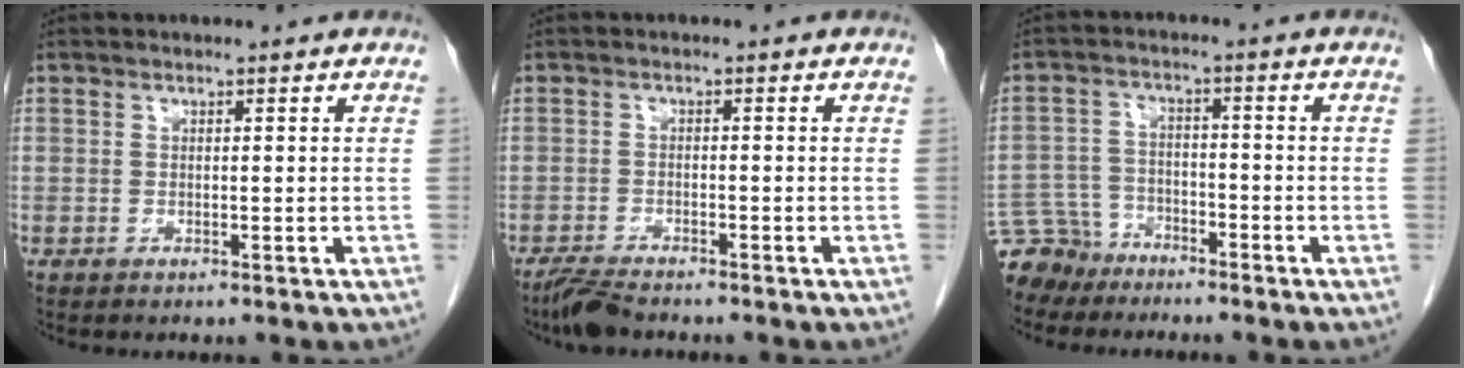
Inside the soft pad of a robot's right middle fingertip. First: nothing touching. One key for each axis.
{"total": 3.8, "fx": -3.3, "fy": 0.5, "fz": 1.6, "tx": -0.034, "ty": -0.011, "tz": -0.063}
{"total": 6.7, "fx": -5.9, "fy": 3.2, "fz": -0.2, "tx": 0.002, "ty": -0.002, "tz": -0.113}